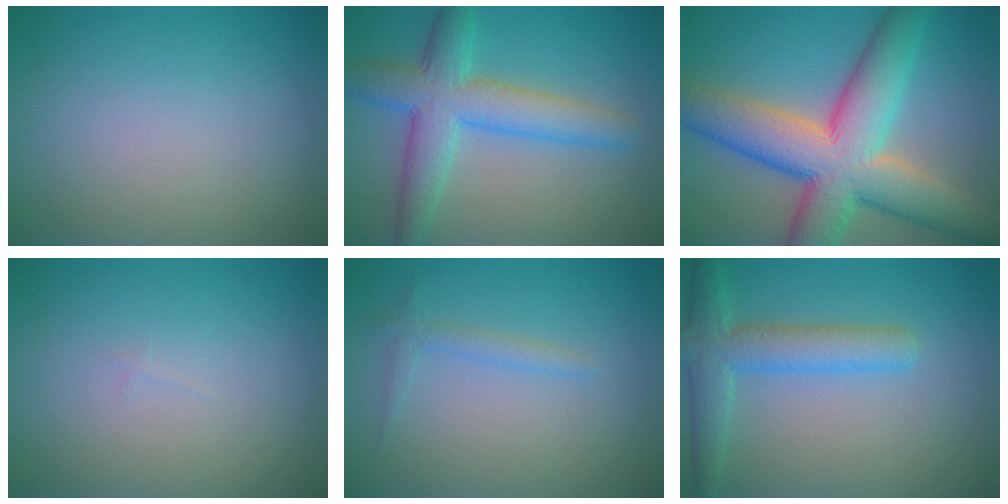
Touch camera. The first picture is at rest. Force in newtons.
{"total": 6.6, "press": 6.6, "slide": 0.1}
{"total": 12.2, "press": 12.2, "slide": 0.8}
{"total": 0.0}
{"total": 1.3, "press": 1.3, "slide": 0.1}
{"total": 4.6, "press": 4.6, "slide": 0.2}